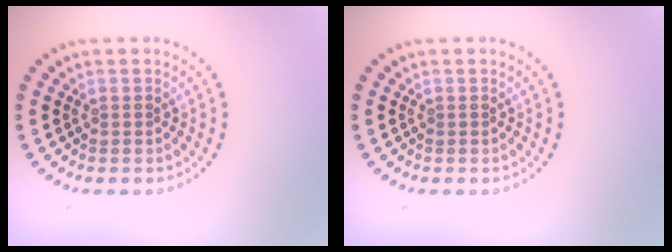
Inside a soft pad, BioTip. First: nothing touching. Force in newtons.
{"total": 0.0}